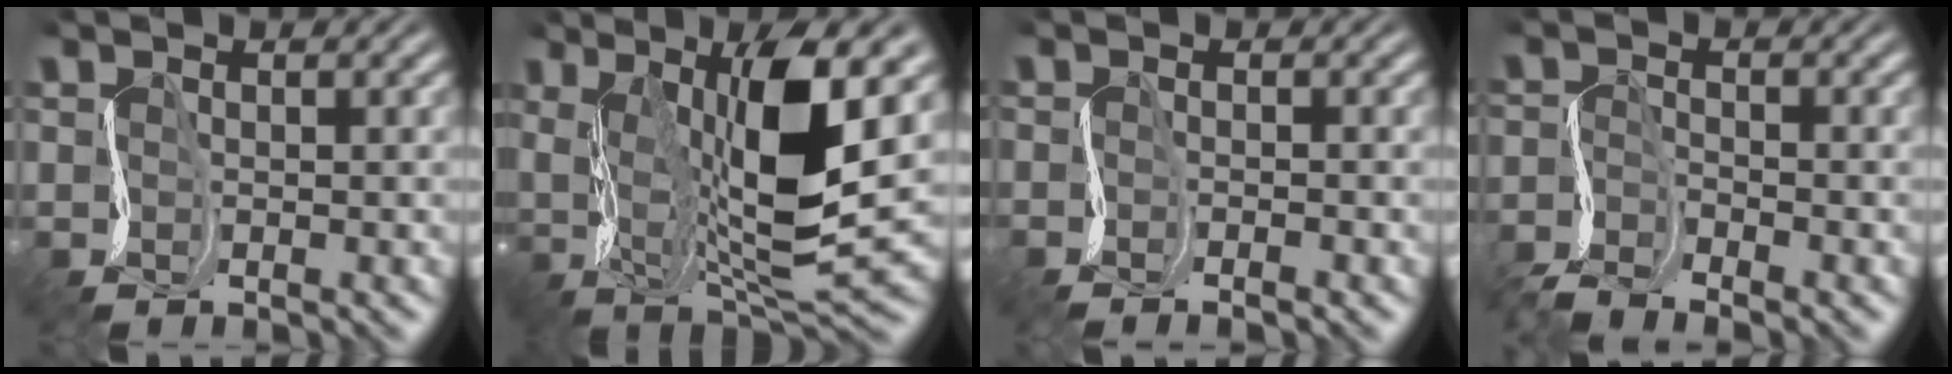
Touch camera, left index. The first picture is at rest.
{"total": 10.8, "force": [1.7, 2.8, 10.3], "torque": [-0.184, -0.005, 0.031]}
{"total": 1.3, "force": [-1.2, -0.3, 0.4], "torque": [-0.005, -0.004, -0.032]}
{"total": 3.3, "force": [-3.2, 0.4, 1.0], "torque": [-0.025, -0.003, -0.074]}